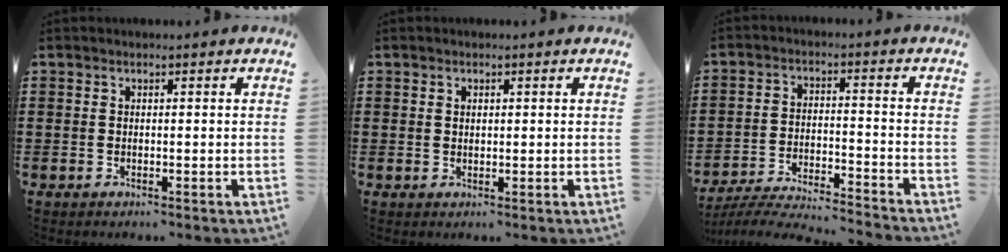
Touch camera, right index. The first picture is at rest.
{"total": 0.8, "force": [0.4, 0.6, 0.5], "torque": [-0.011, 0.004, 0.008]}
{"total": 5.7, "force": [-5.5, -0.1, 1.4], "torque": [-0.035, -0.007, -0.113]}